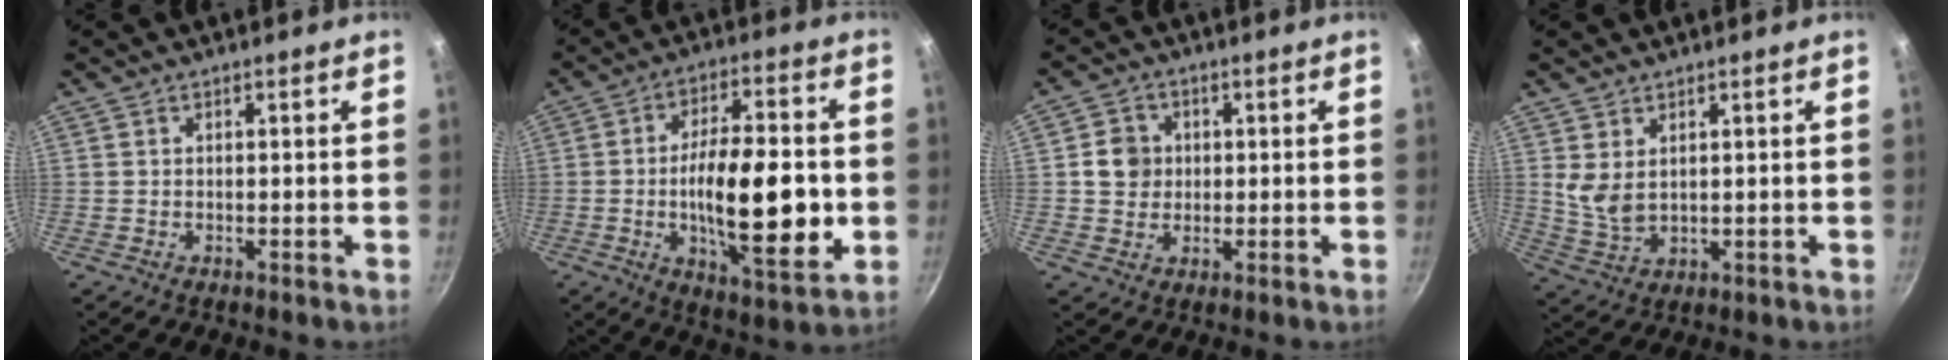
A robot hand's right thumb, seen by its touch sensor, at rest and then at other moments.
{"total": 19.4, "force": [-2.4, 7.1, 17.9], "torque": [-0.266, 0.004, -0.037]}
{"total": 5.4, "force": [0.5, 5.0, 2.0], "torque": [-0.005, 0.007, 0.002]}
{"total": 5.0, "force": [1.9, 2.9, 3.5], "torque": [-0.063, -0.024, 0.047]}